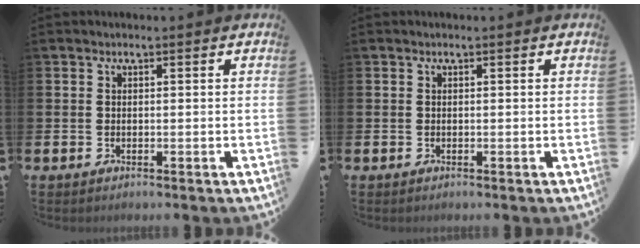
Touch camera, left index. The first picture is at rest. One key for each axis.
{"total": 0.0}